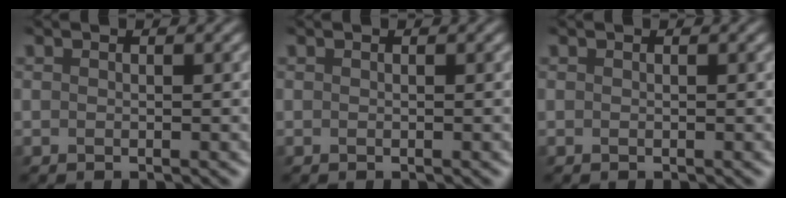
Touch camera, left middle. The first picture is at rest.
{"total": 0.0}
{"total": 0.0}